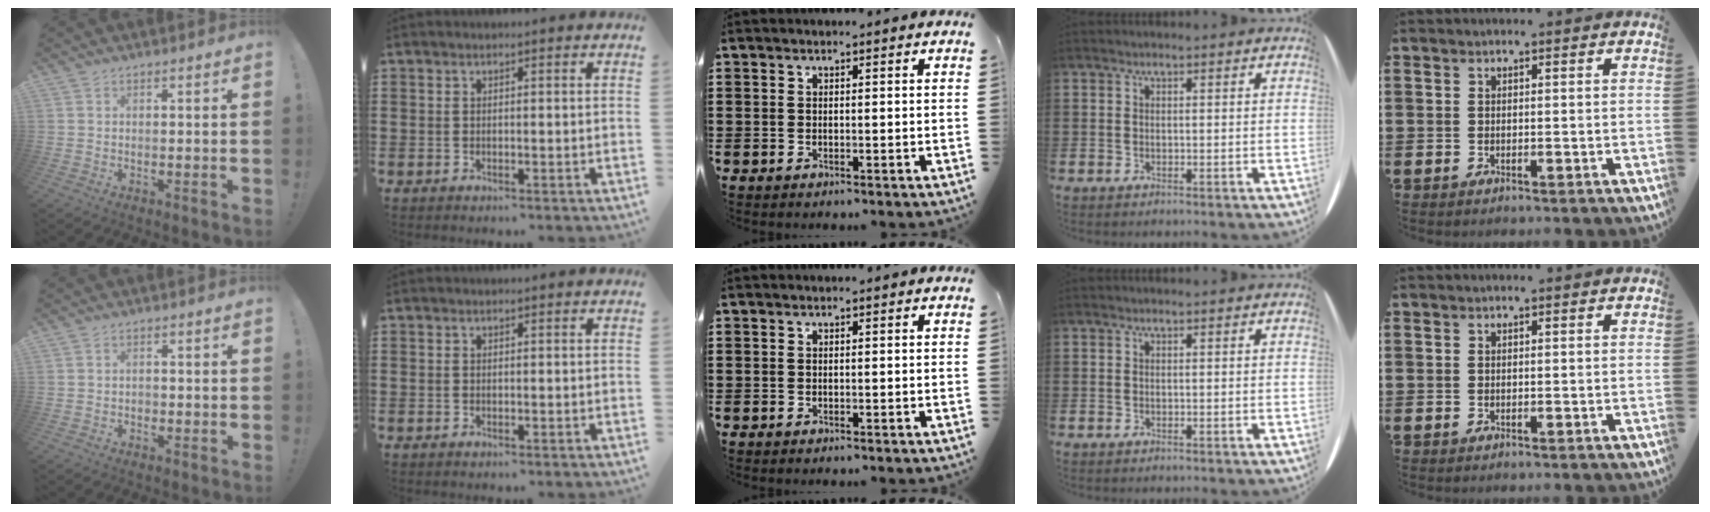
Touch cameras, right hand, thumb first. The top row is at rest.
{"thumb": {"total": 1.0, "force": [-0.7, 0.6, 0.4], "torque": [-0.005, 0.004, -0.013]}}